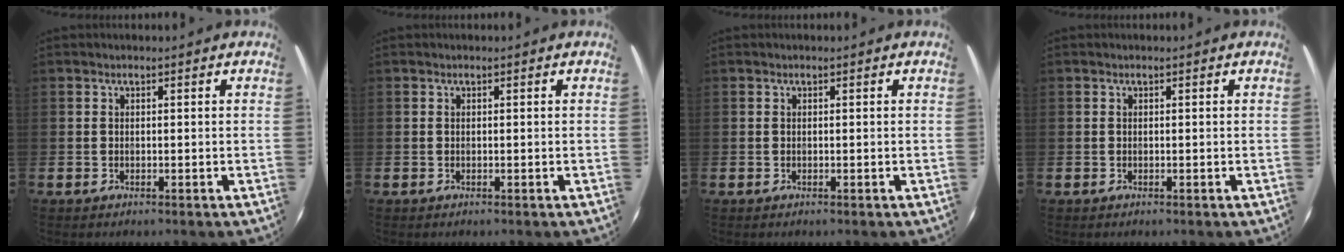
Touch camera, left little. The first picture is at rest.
{"total": 0.0}
{"total": 0.0}
{"total": 0.0}